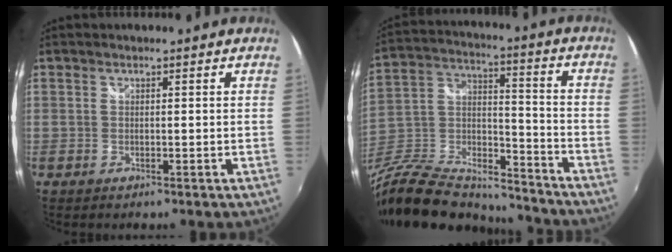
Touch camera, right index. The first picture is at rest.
{"total": 25.6, "force": [-20.3, 10.1, 11.9], "torque": [-0.260, 0.017, -0.330]}